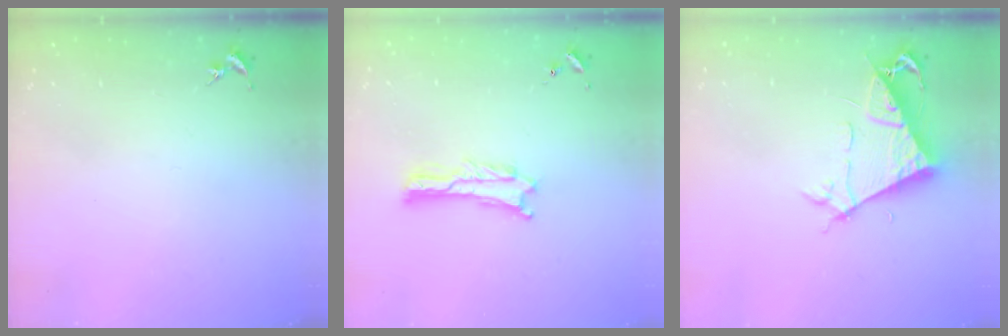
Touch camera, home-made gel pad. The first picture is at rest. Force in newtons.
{"total": 0.8, "press": 0.8, "slide": 0.2}
{"total": 7.1, "press": 7.0, "slide": 0.8}